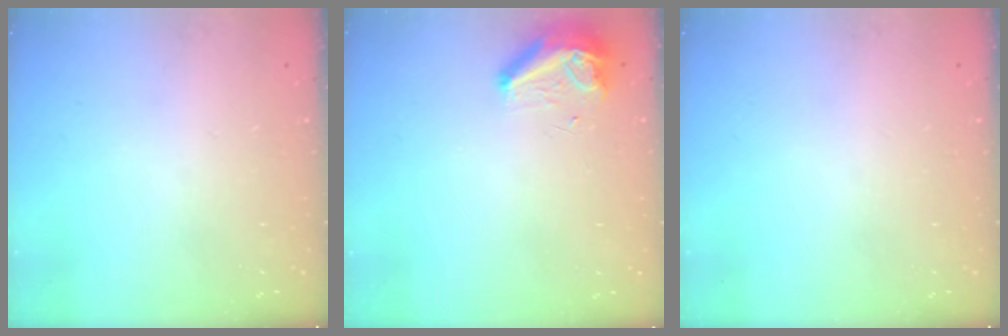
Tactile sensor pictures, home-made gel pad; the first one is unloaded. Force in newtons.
{"total": 8.4, "press": 8.4, "slide": 0.9}
{"total": 0.0}